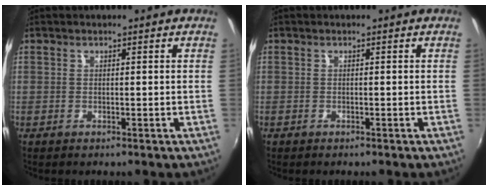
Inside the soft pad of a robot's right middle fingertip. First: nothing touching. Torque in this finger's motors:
{"motor_torque": [-0.25, -0.07, -0.05, -0.01]}